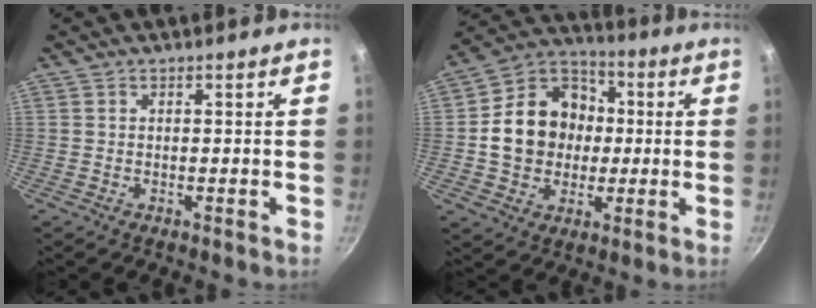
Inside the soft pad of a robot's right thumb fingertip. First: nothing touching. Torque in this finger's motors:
{"motor_torque": [0.41, 2.78, 1.17, -0.15, 0.12]}